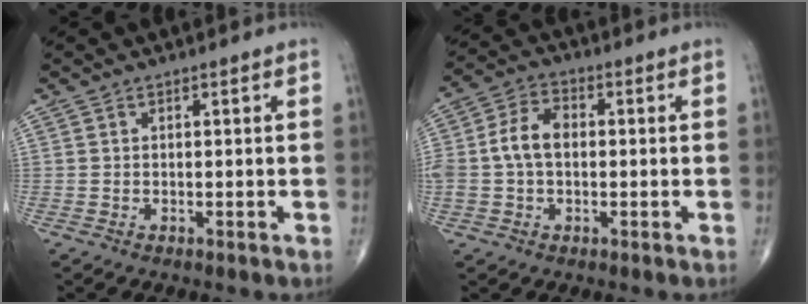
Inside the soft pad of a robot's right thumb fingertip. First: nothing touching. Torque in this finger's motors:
{"motor_torque": [1.40, 1.16, 1.12, -0.06, 0.26]}